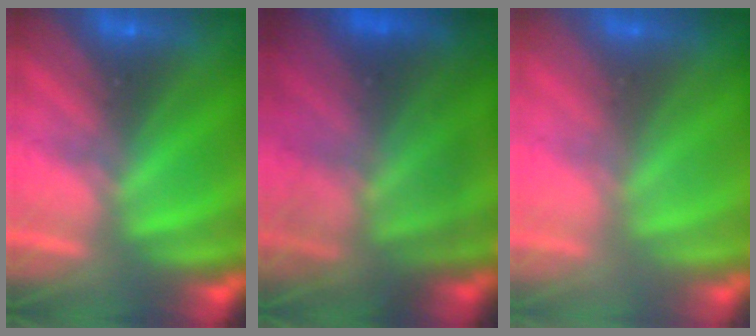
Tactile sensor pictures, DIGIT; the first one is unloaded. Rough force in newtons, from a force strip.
{"total": 7.3}
{"total": 2.7}